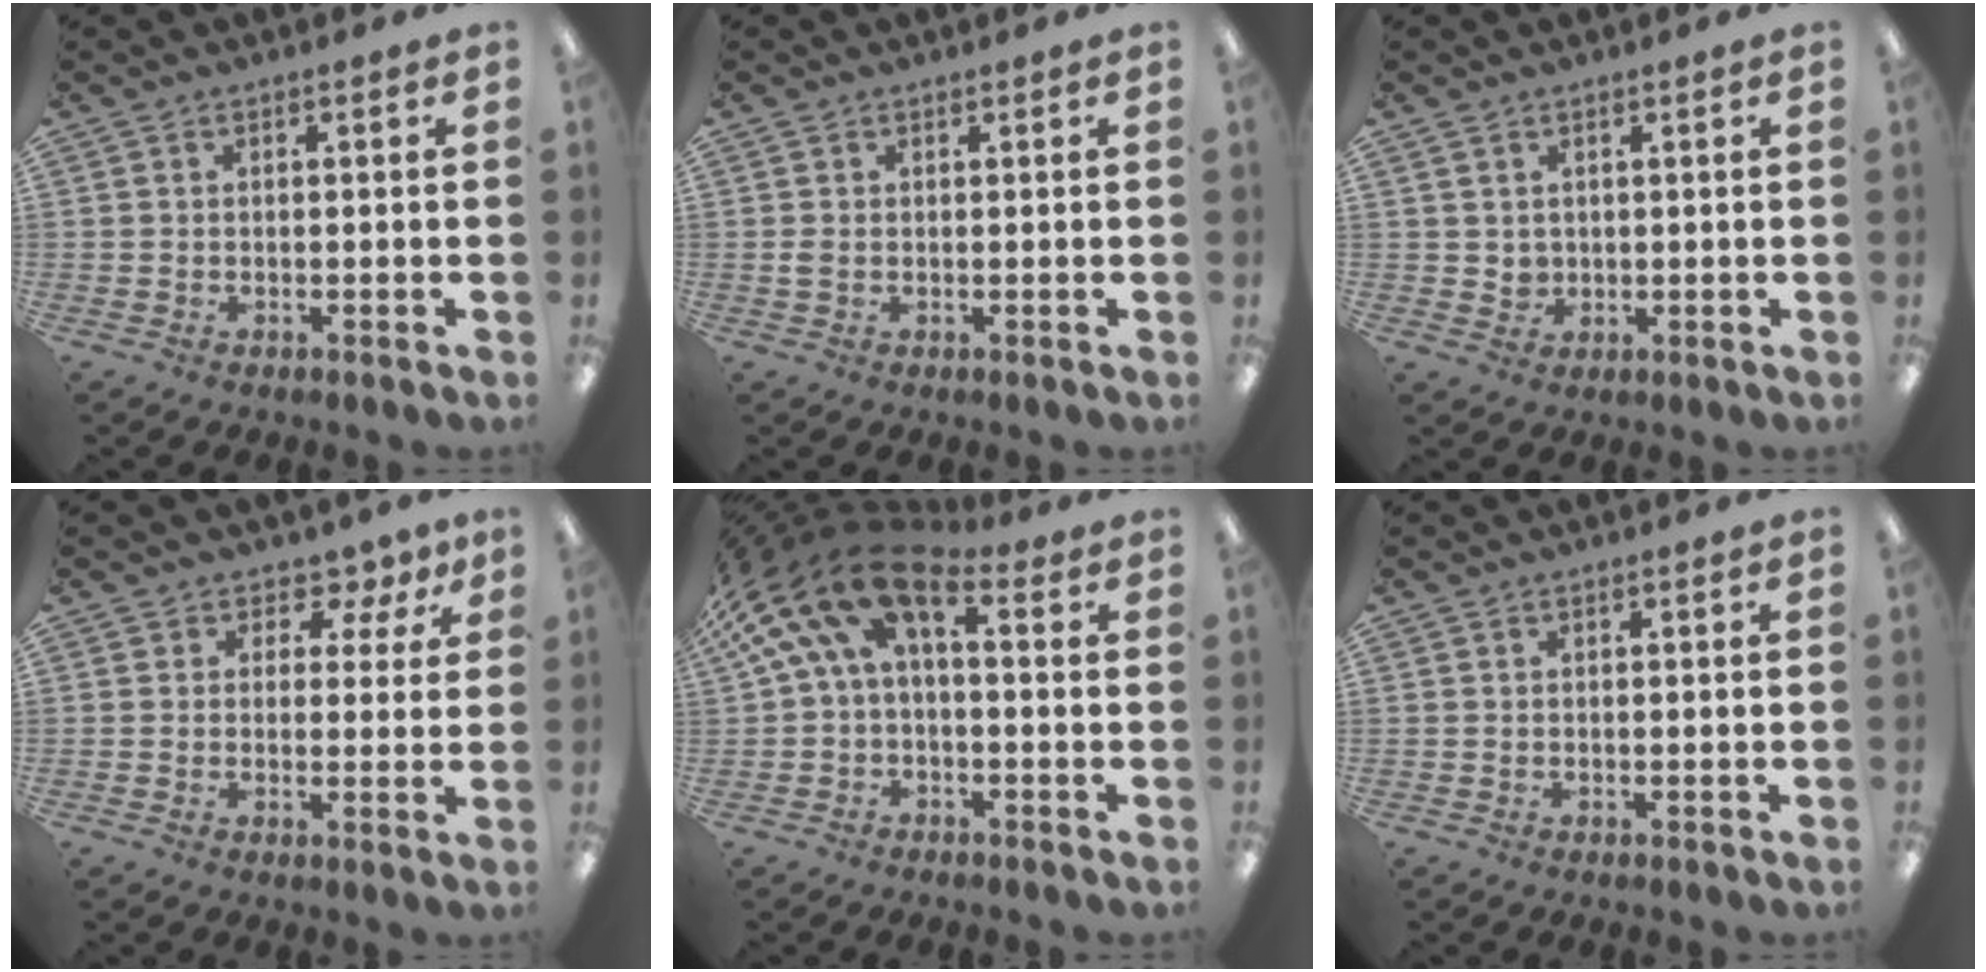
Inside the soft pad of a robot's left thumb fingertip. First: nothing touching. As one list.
[{"total": 1.1, "force": [0.3, 0.7, 0.9], "torque": [-0.019, 0.002, 0.005]}, {"total": 2.5, "force": [1.6, 1.9, 0.4], "torque": [-0.004, -0.007, 0.027]}, {"total": 4.4, "force": [2.4, 3.4, 1.5], "torque": [-0.021, -0.010, 0.040]}, {"total": 13.7, "force": [4.8, 6.7, 11.0], "torque": [-0.220, -0.029, 0.082]}, {"total": 0.0}]